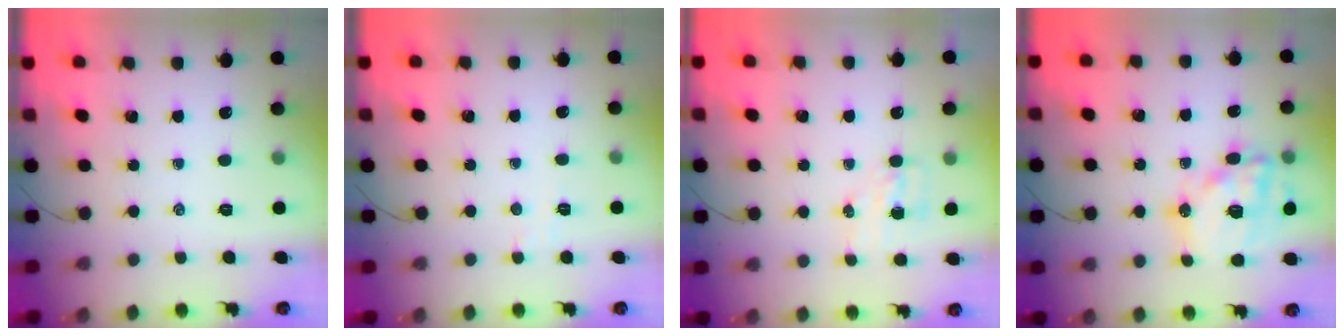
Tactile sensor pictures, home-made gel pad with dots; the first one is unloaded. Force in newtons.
{"total": 3.3, "press": 3.2, "slide": 0.9}
{"total": 5.1, "press": 5.0, "slide": 0.8}
{"total": 18.8, "press": 18.3, "slide": 3.9}